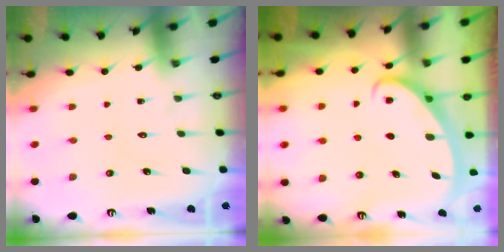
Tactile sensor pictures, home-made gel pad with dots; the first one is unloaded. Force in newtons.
{"total": 2.7, "press": 2.6, "slide": 0.4}